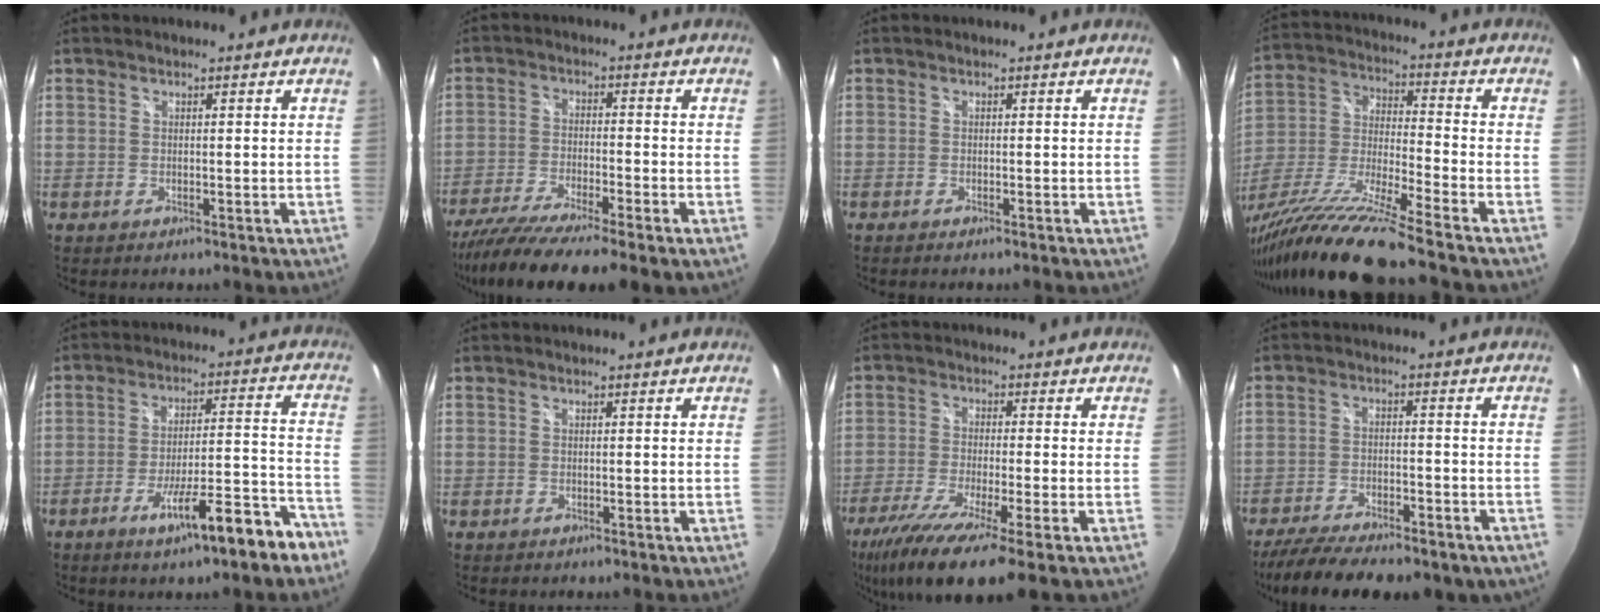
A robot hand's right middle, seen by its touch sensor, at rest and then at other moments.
{"total": 12.2, "force": [-9.5, 0.4, 7.7], "torque": [-0.160, -0.046, -0.164]}
{"total": 0.9, "force": [-0.8, -0.1, 0.4], "torque": [-0.008, -0.004, -0.015]}
{"total": 19.8, "force": [-15.3, -0.5, 12.5], "torque": [-0.236, -0.051, -0.285]}
{"total": 12.9, "force": [-8.7, 1.4, 9.4], "torque": [-0.154, -0.006, -0.126]}
{"total": 0.0}
{"total": 13.2, "force": [-8.3, 1.1, 10.2], "torque": [-0.214, -0.058, -0.147]}
{"total": 17.5, "force": [-13.3, 5.9, 9.6], "torque": [-0.194, -0.043, -0.195]}